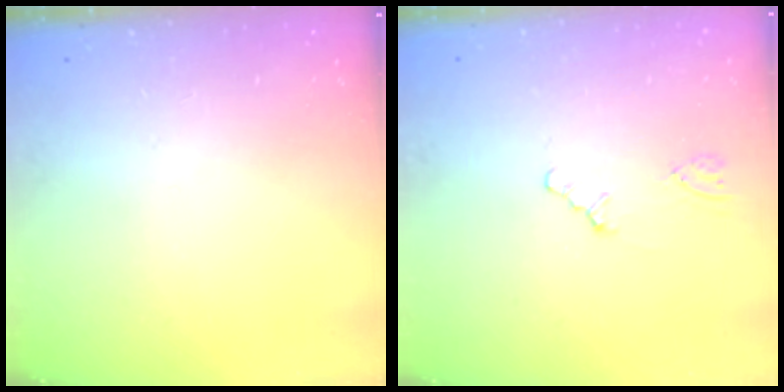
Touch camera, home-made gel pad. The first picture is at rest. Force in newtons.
{"total": 0.0}